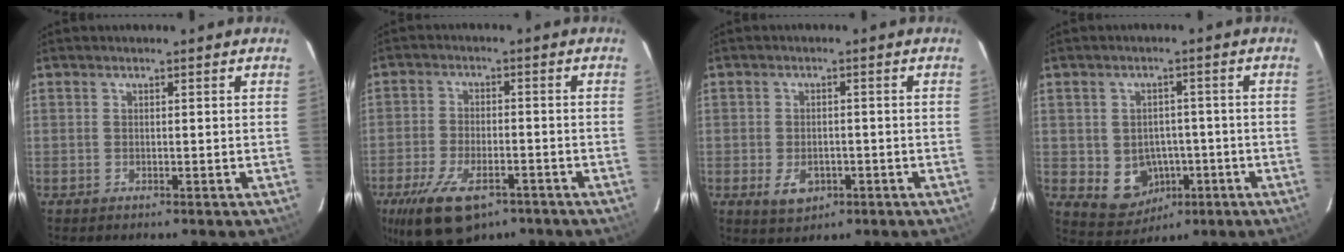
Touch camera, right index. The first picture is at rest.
{"total": 14.1, "force": [-8.8, 6.4, 8.9], "torque": [-0.197, -0.028, -0.147]}
{"total": 5.2, "force": [-2.0, 3.5, 3.3], "torque": [-0.072, -0.008, -0.025]}
{"total": 8.0, "force": [-2.2, 7.0, 3.1], "torque": [-0.075, 0.007, -0.005]}